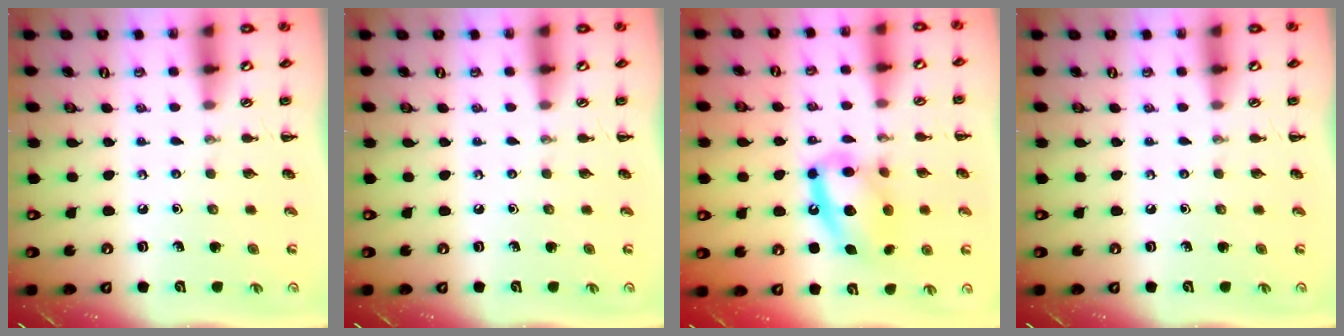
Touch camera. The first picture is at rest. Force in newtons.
{"total": 0.0}
{"total": 14.3, "press": 13.9, "slide": 3.1}
{"total": 0.0}